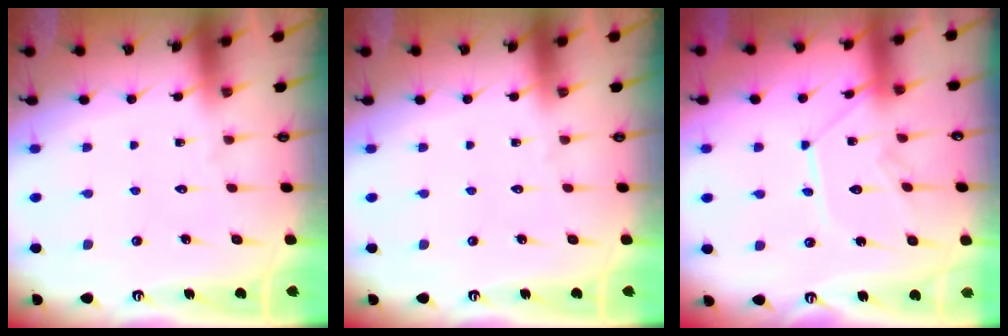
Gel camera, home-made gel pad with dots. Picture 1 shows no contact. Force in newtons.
{"total": 0.0}
{"total": 10.2, "press": 10.2, "slide": 0.4}